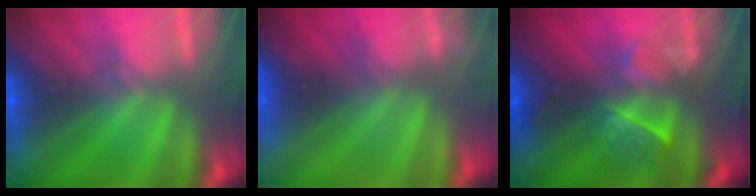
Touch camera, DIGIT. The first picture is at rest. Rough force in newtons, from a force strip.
{"total": 3.5}
{"total": 2.4}